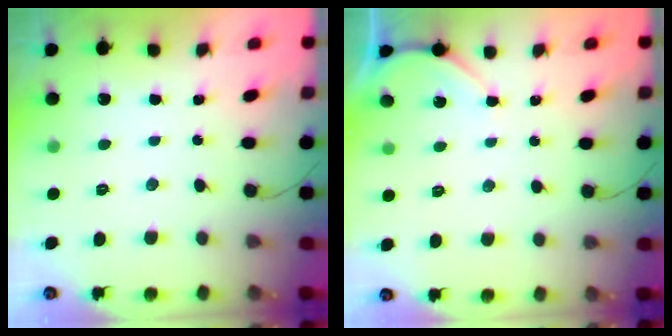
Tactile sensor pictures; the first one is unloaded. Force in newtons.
{"total": 2.7, "press": 2.6, "slide": 0.6}